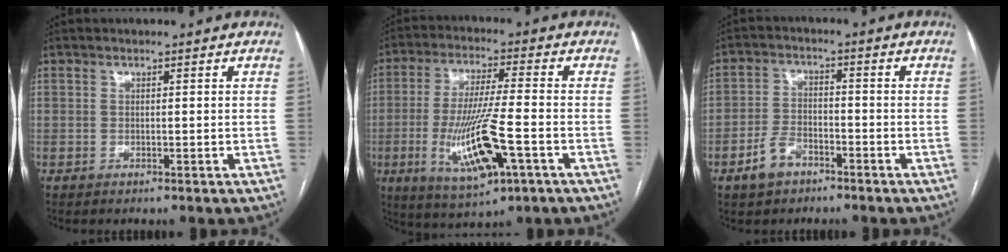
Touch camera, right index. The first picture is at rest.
{"total": 13.5, "force": [-4.2, 1.9, 12.7], "torque": [-0.249, -0.019, -0.068]}
{"total": 5.4, "force": [-3.4, 3.0, 2.9], "torque": [-0.065, 0.007, -0.058]}